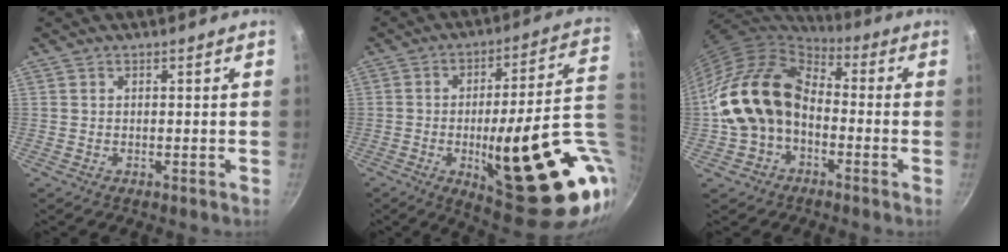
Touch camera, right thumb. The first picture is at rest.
{"total": 29.0, "force": [-4.9, 9.2, 27.1], "torque": [-0.345, -0.005, -0.048]}
{"total": 16.2, "force": [-2.3, 11.9, 10.7], "torque": [-0.171, 0.053, -0.051]}